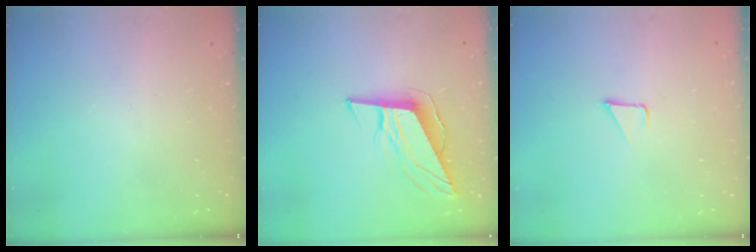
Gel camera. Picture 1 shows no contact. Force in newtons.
{"total": 10.7, "press": 10.3, "slide": 2.6}
{"total": 2.4, "press": 2.4, "slide": 0.2}